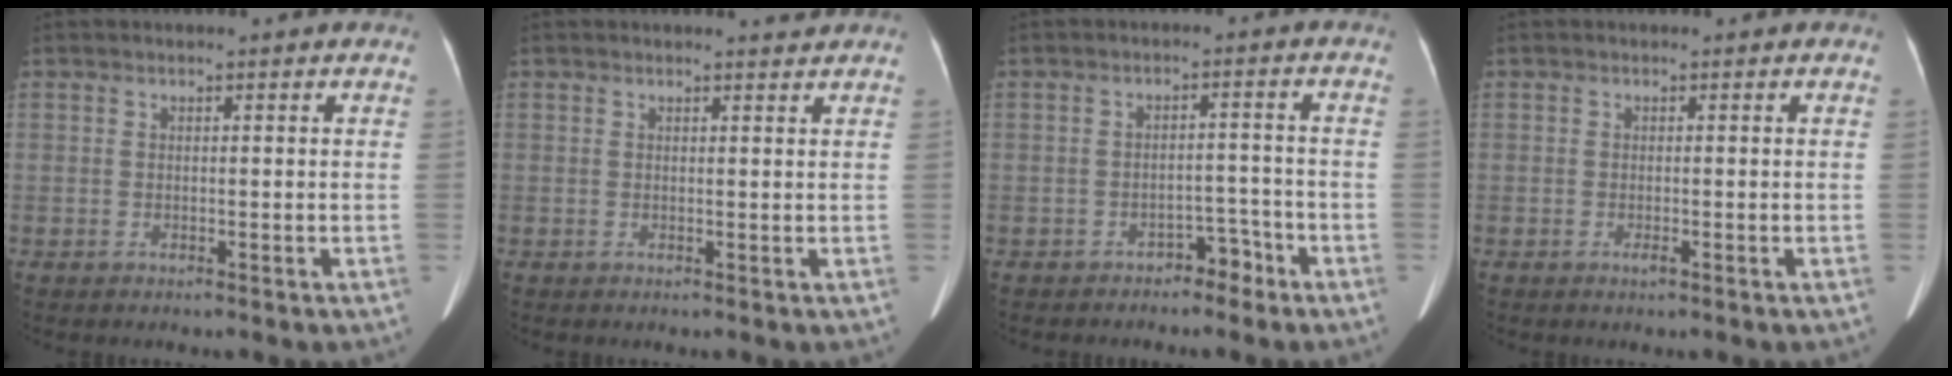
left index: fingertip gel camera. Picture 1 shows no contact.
{"total": 1.1, "force": [1.0, -0.3, -0.1], "torque": [-0.009, -0.010, 0.014]}
{"total": 3.4, "force": [-2.8, 1.6, 1.1], "torque": [-0.011, 0.010, -0.040]}
{"total": 0.7, "force": [-0.4, 0.1, 0.5], "torque": [-0.008, -0.001, -0.006]}